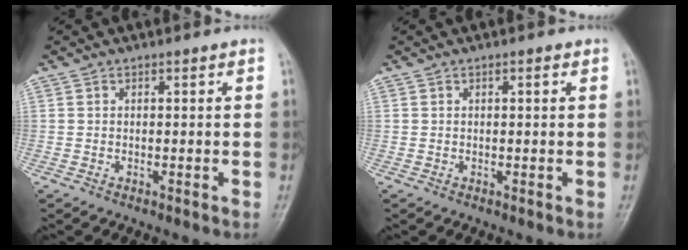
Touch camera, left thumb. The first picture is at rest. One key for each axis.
{"total": 0.8, "fx": 0.3, "fy": 0.2, "fz": 0.7, "tx": -0.011, "ty": 0.002, "tz": 0.003}